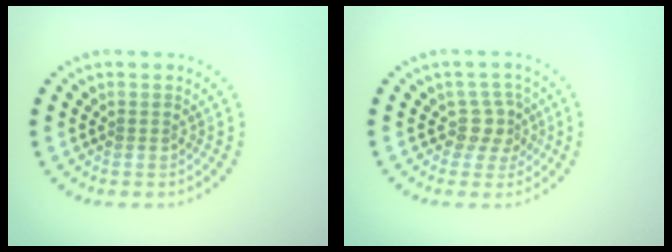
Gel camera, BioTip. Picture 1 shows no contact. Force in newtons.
{"total": 2.3, "press": 1.6, "slide": 1.6}